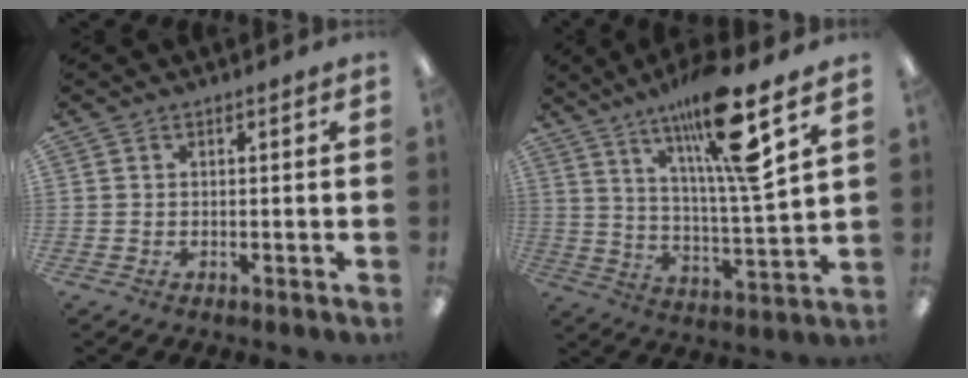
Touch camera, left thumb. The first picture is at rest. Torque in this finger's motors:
{"motor_torque": [0.34, 0.46, 1.68, -1.07, 0.16]}